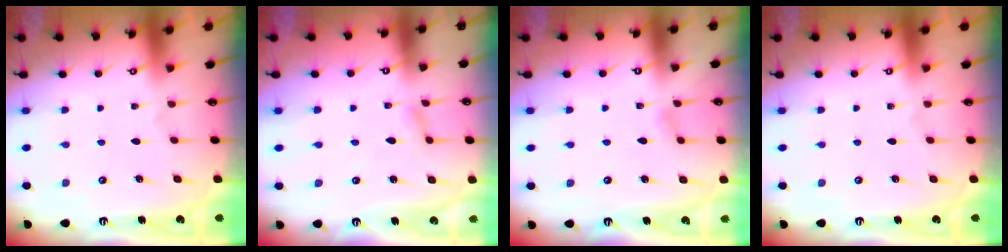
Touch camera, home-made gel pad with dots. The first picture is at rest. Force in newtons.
{"total": 2.0, "press": 1.9, "slide": 0.3}
{"total": 3.6, "press": 3.5, "slide": 0.4}
{"total": 0.0}